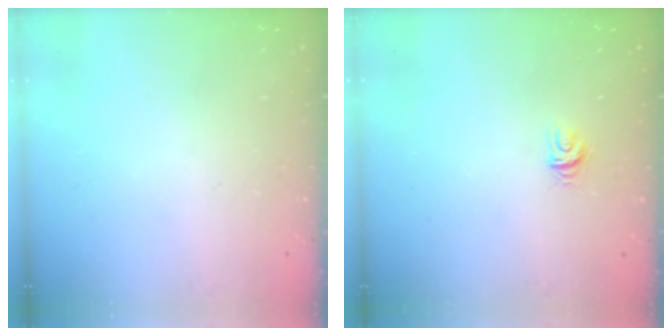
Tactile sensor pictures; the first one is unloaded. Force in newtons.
{"total": 4.3, "press": 4.3, "slide": 0.4}